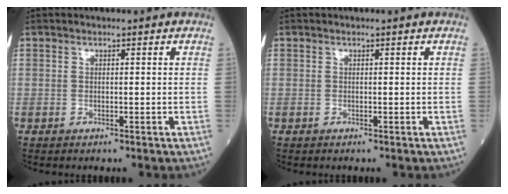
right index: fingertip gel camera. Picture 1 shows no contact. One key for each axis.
{"total": 0.0}